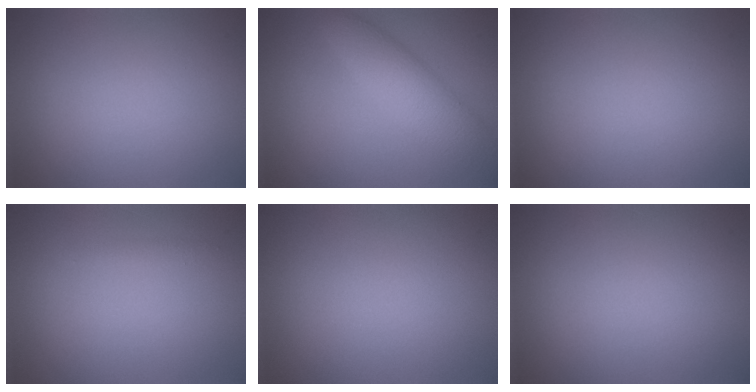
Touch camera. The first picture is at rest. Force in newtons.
{"total": 4.4, "press": 4.4, "slide": 0.1}
{"total": 0.0}
{"total": 0.5, "press": 0.5, "slide": 0.0}
{"total": 0.0}
{"total": 0.0}